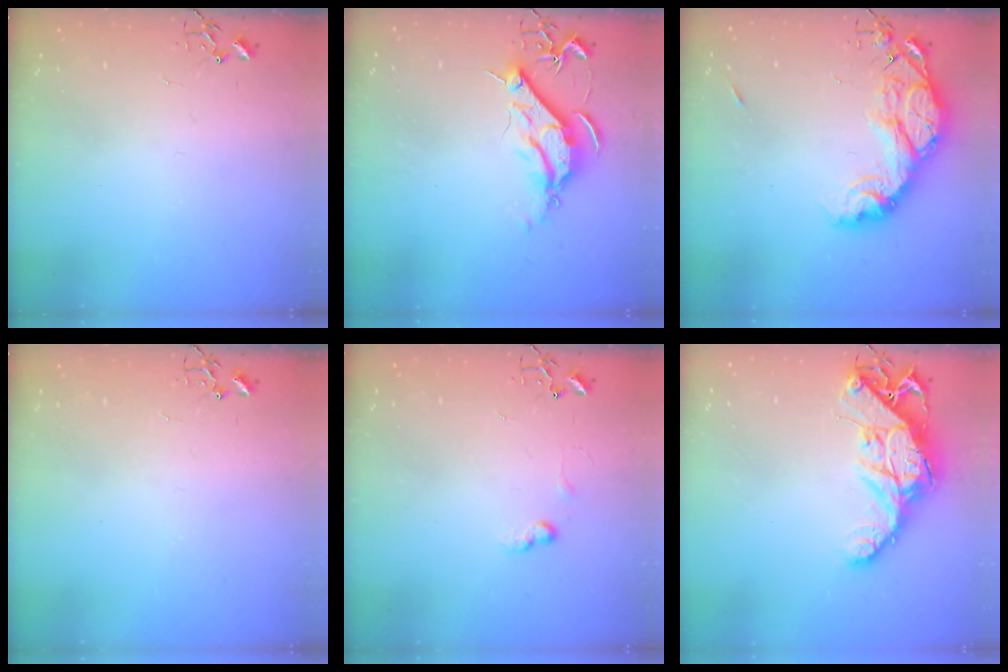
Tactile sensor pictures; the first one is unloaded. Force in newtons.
{"total": 9.5, "press": 9.4, "slide": 1.0}
{"total": 15.3, "press": 15.2, "slide": 1.3}
{"total": 0.0}
{"total": 6.7, "press": 6.6, "slide": 0.9}
{"total": 16.1, "press": 16.1, "slide": 1.6}